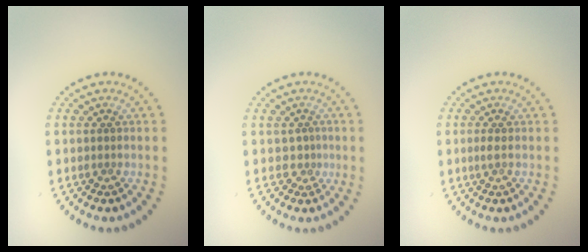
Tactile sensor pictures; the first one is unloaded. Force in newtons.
{"total": 1.0, "press": 0.4, "slide": 1.0}
{"total": 0.6, "press": 0.5, "slide": 0.1}